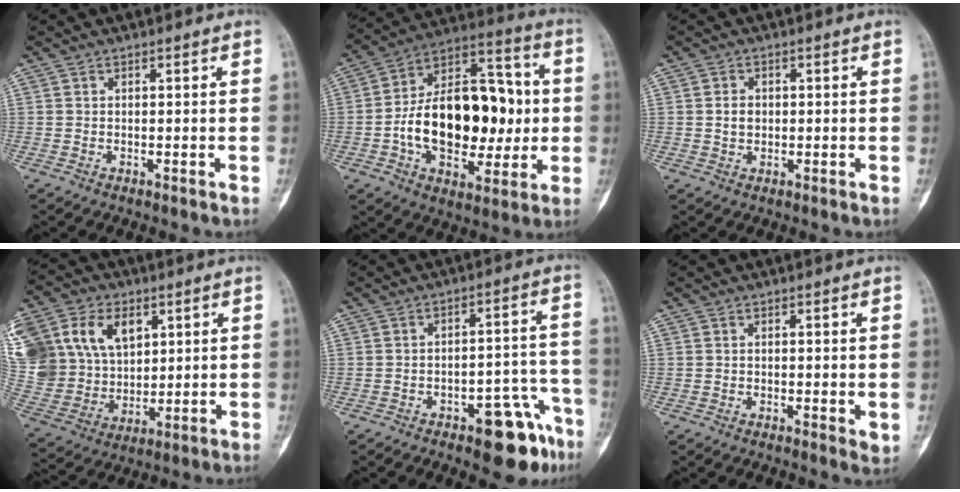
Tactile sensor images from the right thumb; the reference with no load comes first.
{"total": 25.0, "force": [-1.6, 15.2, 19.8], "torque": [-0.285, 0.035, -0.019]}
{"total": 2.4, "force": [0.1, 1.9, 1.4], "torque": [-0.019, 0.003, 0.001]}
{"total": 27.3, "force": [9.8, 19.9, 15.9], "torque": [-0.369, 0.040, 0.204]}
{"total": 11.4, "force": [-6.8, 4.2, 8.1], "torque": [-0.073, 0.052, -0.084]}
{"total": 2.1, "force": [0.1, 0.6, 2.0], "torque": [-0.026, -0.008, 0.001]}